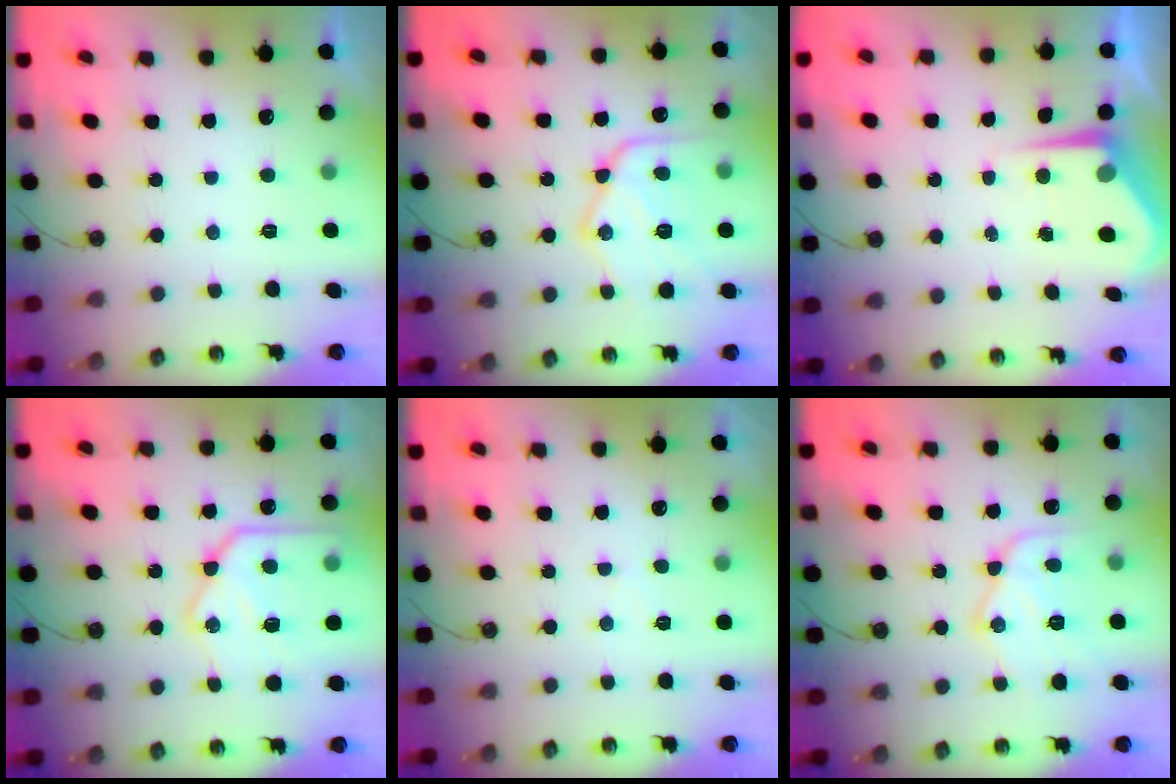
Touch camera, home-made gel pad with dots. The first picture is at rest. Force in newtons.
{"total": 18.4, "press": 18.3, "slide": 1.5}
{"total": 5.6, "press": 5.6, "slide": 0.2}
{"total": 19.4, "press": 19.2, "slide": 2.1}
{"total": 3.5, "press": 3.5, "slide": 0.5}
{"total": 14.7, "press": 14.6, "slide": 1.1}